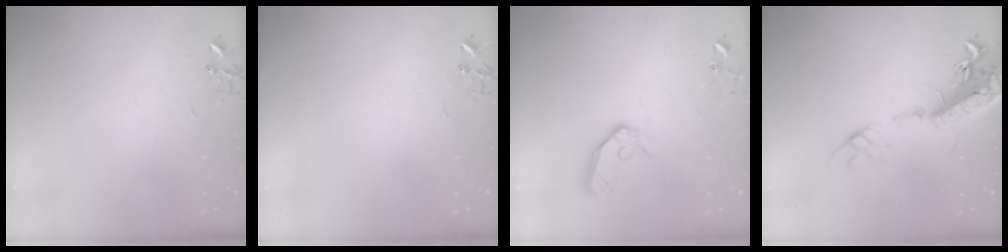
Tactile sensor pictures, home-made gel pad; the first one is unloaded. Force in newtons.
{"total": 0.0}
{"total": 12.1, "press": 12.0, "slide": 1.3}
{"total": 22.7, "press": 22.1, "slide": 4.9}